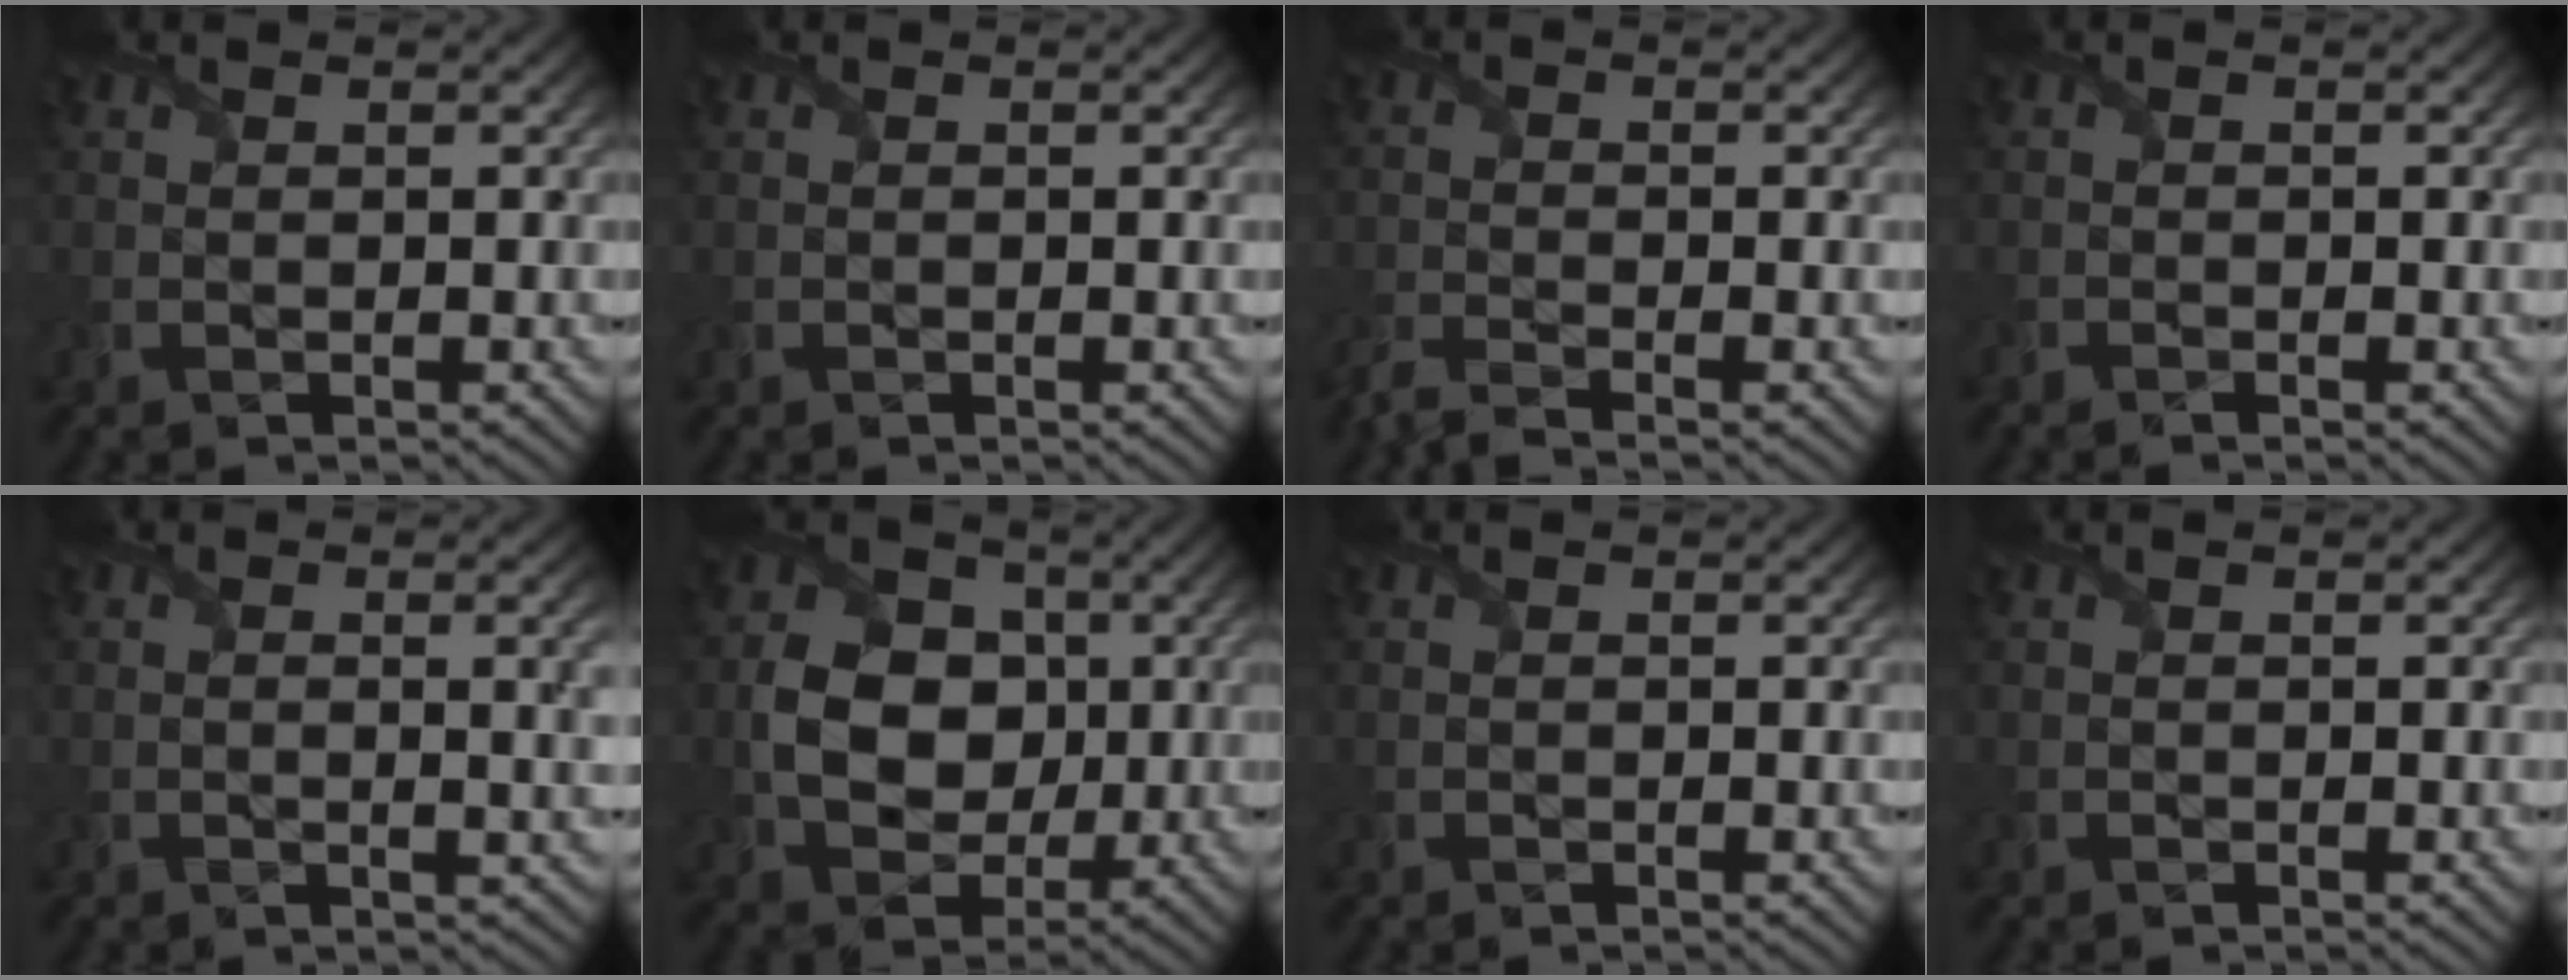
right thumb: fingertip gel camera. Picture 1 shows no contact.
{"total": 0.0}
{"total": 3.2, "force": [-2.7, 0.4, 1.7], "torque": [-0.039, -0.011, -0.069]}
{"total": 0.6, "force": [-0.6, 0.0, 0.0], "torque": [-0.001, -0.002, -0.014]}
{"total": 3.9, "force": [0.3, 1.0, 3.8], "torque": [-0.061, 0.004, 0.004]}
{"total": 9.2, "force": [0.0, 7.4, 5.5], "torque": [-0.114, 0.001, -0.007]}
{"total": 0.0}
{"total": 0.0}